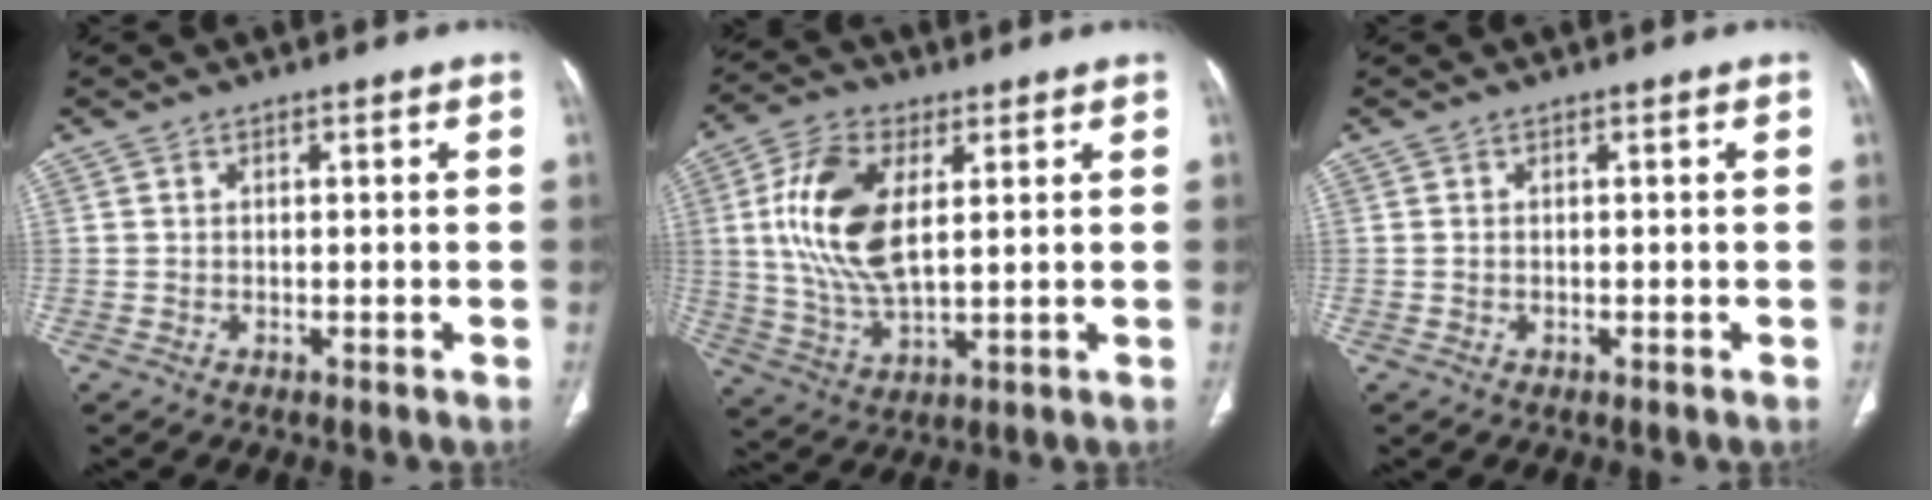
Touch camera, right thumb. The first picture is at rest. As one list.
[{"total": 14.8, "force": [3.2, 7.4, 12.4], "torque": [-0.251, -0.007, 0.064]}, {"total": 0.0}]